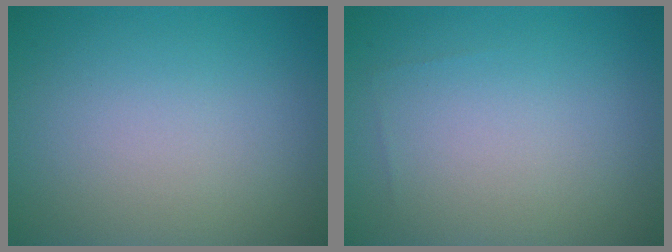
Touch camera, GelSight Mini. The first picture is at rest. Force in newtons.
{"total": 0.0}